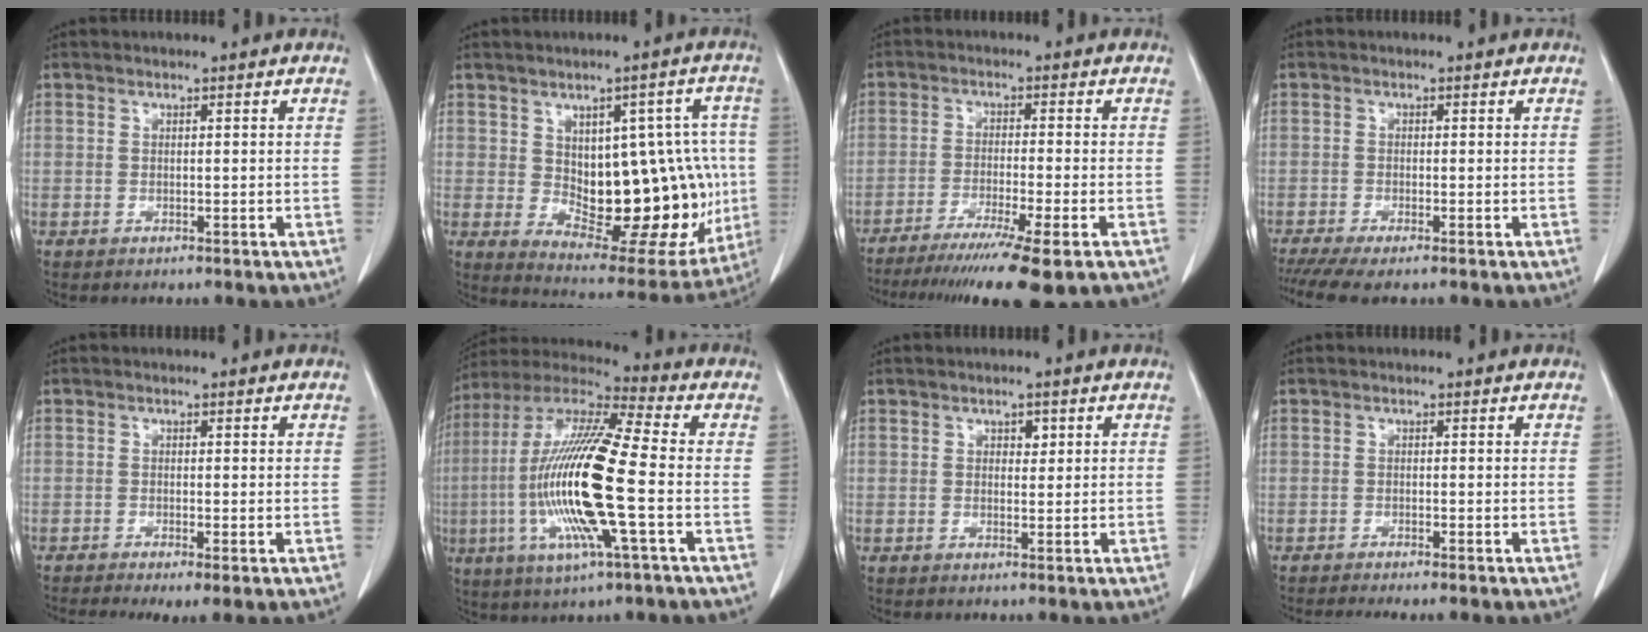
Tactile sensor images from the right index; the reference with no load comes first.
{"total": 19.1, "force": [-0.6, 9.0, 16.8], "torque": [-0.215, 0.012, 0.019]}
{"total": 13.3, "force": [-9.7, -0.2, 9.1], "torque": [-0.134, -0.039, -0.150]}
{"total": 5.2, "force": [-4.1, 0.3, 3.2], "torque": [-0.049, -0.010, -0.069]}
{"total": 4.6, "force": [-2.7, 1.1, 3.5], "torque": [-0.053, -0.014, -0.043]}
{"total": 19.8, "force": [-3.4, 1.6, 19.4], "torque": [-0.409, -0.012, -0.069]}
{"total": 1.4, "force": [0.6, 0.9, 0.9], "torque": [-0.010, -0.001, 0.008]}
{"total": 3.6, "force": [-3.0, 0.0, 2.1], "torque": [-0.026, -0.006, -0.043]}